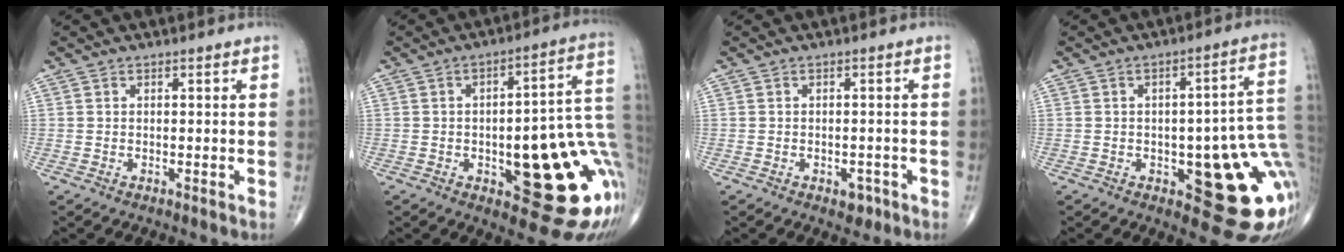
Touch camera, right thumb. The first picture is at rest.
{"total": 22.5, "force": [-3.9, 7.7, 20.8], "torque": [-0.214, 0.023, -0.034]}
{"total": 2.4, "force": [-1.2, 1.5, 1.4], "torque": [-0.004, 0.003, -0.013]}
{"total": 18.0, "force": [-3.0, 6.4, 16.6], "torque": [-0.150, 0.020, -0.021]}